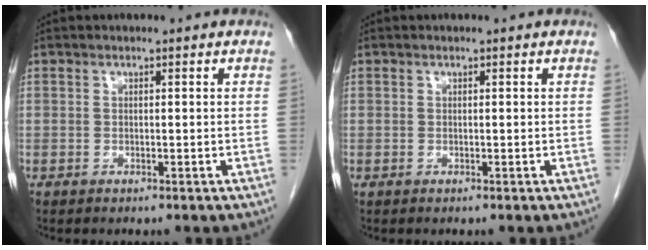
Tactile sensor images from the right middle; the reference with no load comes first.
{"total": 0.0}